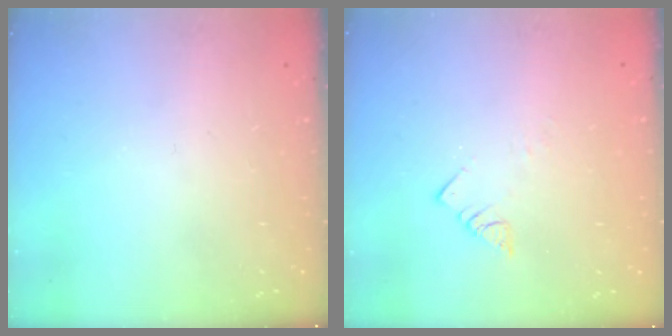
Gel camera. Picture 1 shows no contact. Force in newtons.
{"total": 3.4, "press": 3.3, "slide": 0.4}